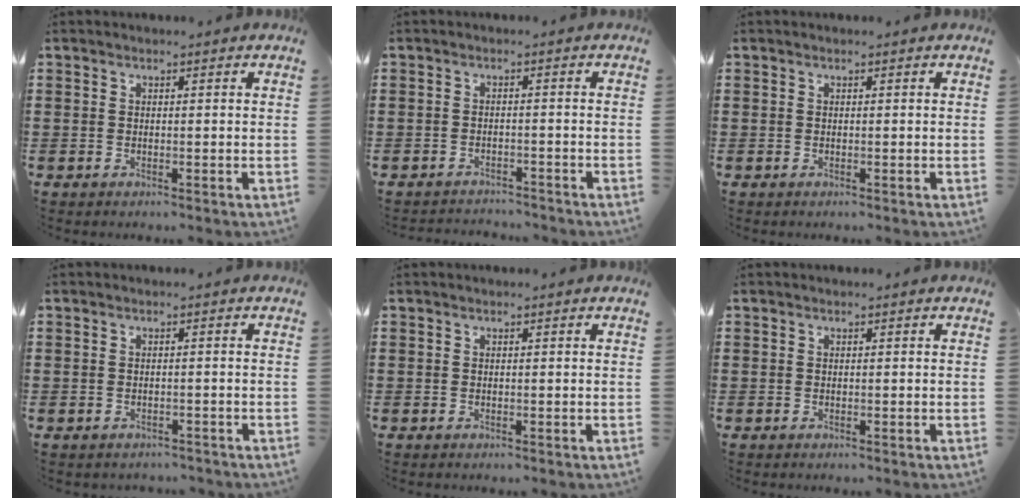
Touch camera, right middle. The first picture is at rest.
{"total": 1.8, "force": [-1.8, 0.2, 0.0], "torque": [-0.007, 0.000, -0.040]}
{"total": 0.0}
{"total": 0.7, "force": [-0.7, 0.2, 0.0], "torque": [-0.002, 0.000, -0.015]}
{"total": 0.0}
{"total": 0.0}